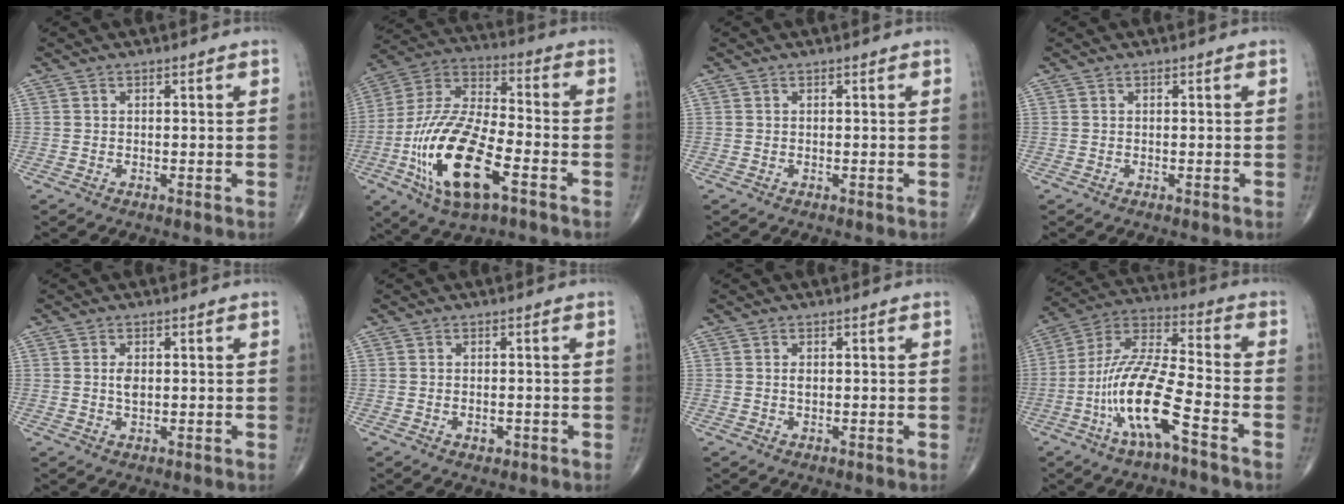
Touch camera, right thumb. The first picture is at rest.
{"total": 21.0, "force": [-7.9, 8.4, 17.5], "torque": [-0.354, 0.029, -0.142]}
{"total": 0.0}
{"total": 0.0}
{"total": 1.6, "force": [0.1, 0.9, 1.3], "torque": [-0.021, 0.000, 0.000]}
{"total": 1.6, "force": [-0.6, 1.0, 1.1], "torque": [-0.016, 0.002, -0.007]}
{"total": 1.0, "force": [0.1, 0.6, 0.8], "torque": [-0.010, 0.001, 0.000]}
{"total": 15.6, "force": [-6.8, 3.5, 13.6], "torque": [-0.284, 0.045, -0.131]}